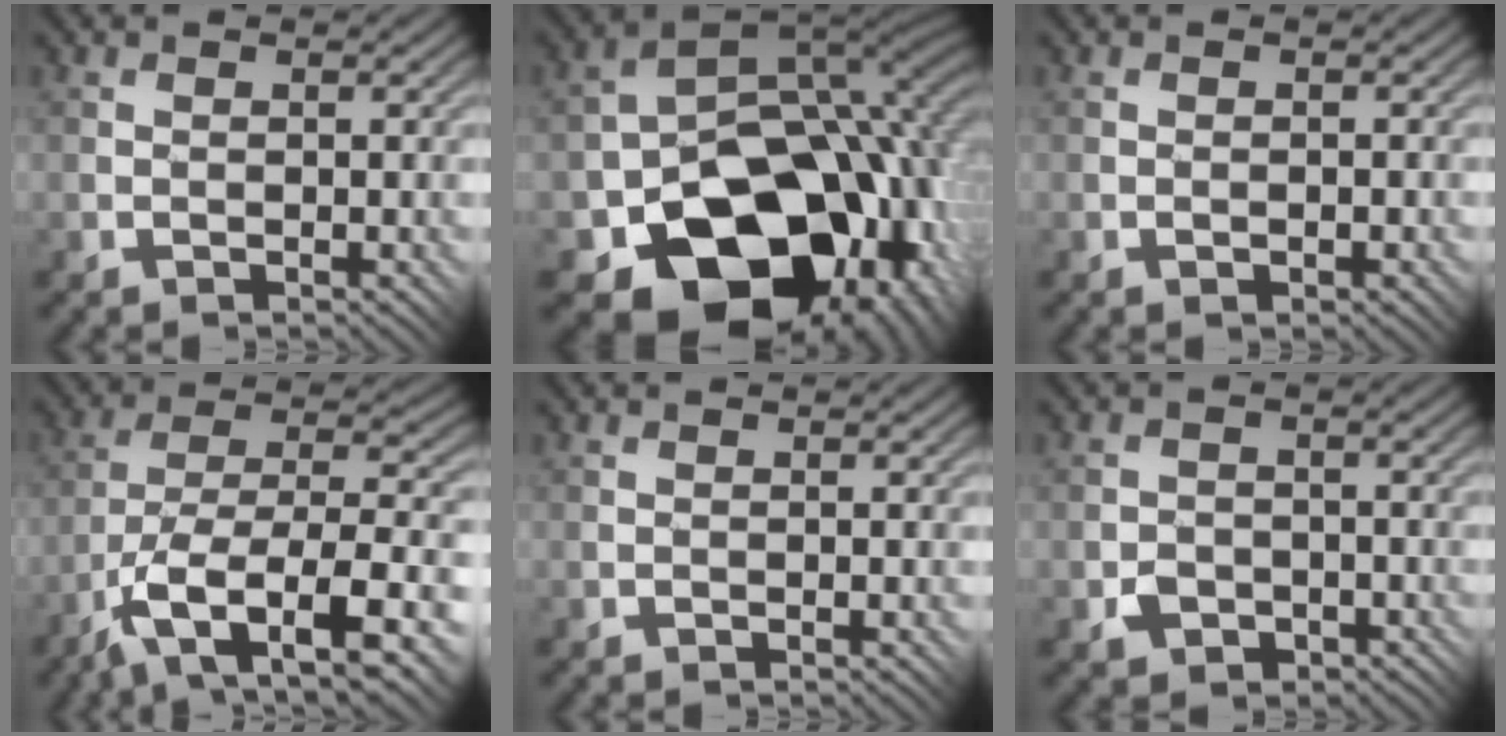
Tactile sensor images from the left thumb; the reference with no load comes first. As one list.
[{"total": 18.9, "force": [-5.6, 13.6, 11.8], "torque": [-0.201, -0.051, -0.066]}, {"total": 0.9, "force": [-0.4, 0.3, 0.7], "torque": [-0.008, 0.006, -0.003]}, {"total": 13.3, "force": [-6.8, 4.8, 10.4], "torque": [-0.190, -0.005, -0.119]}, {"total": 0.0}, {"total": 1.8, "force": [-1.2, 1.3, 0.3], "torque": [-0.005, 0.005, -0.024]}]